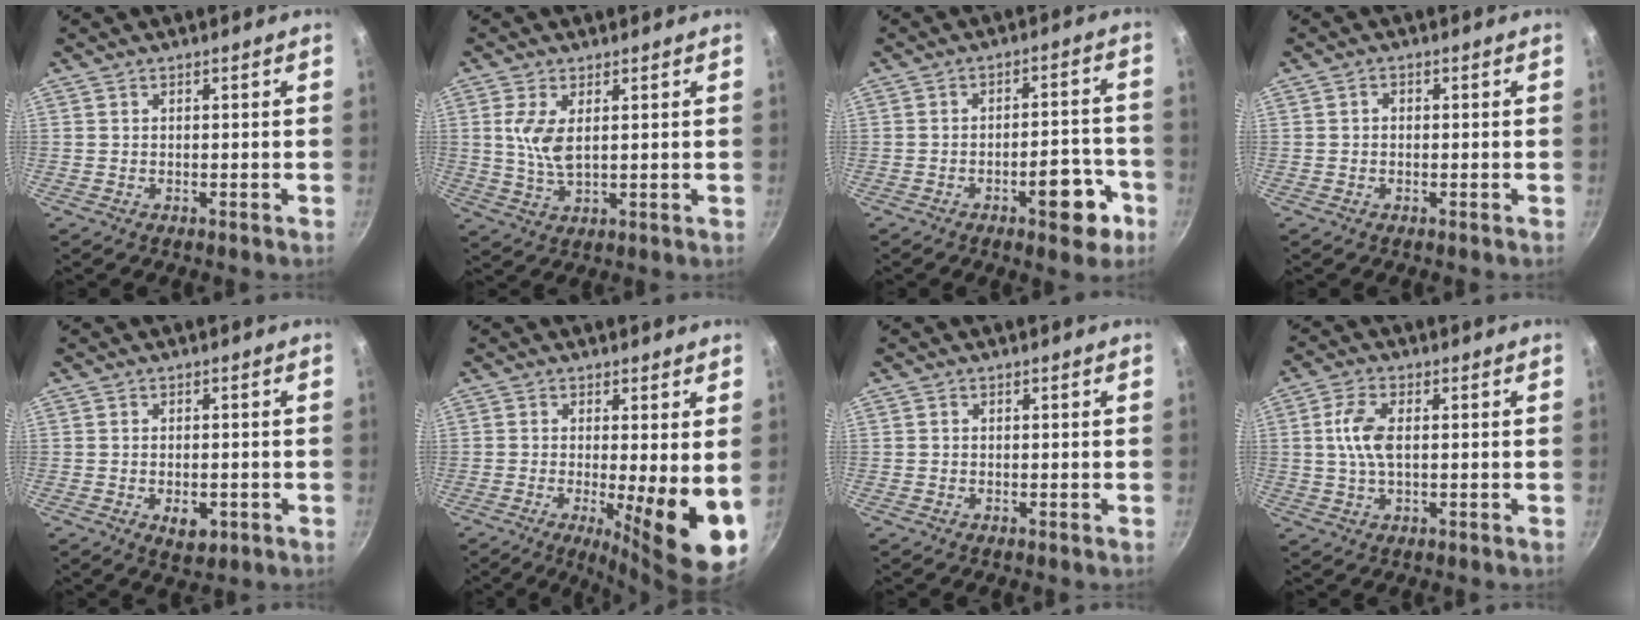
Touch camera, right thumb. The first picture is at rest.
{"total": 6.1, "force": [1.5, 2.7, 5.3], "torque": [-0.108, -0.007, 0.034]}
{"total": 9.5, "force": [-4.6, 3.9, 7.4], "torque": [-0.067, 0.037, -0.055]}
{"total": 1.0, "force": [-0.2, 0.8, 0.5], "torque": [-0.009, 0.005, -0.004]}
{"total": 4.4, "force": [-1.4, 2.5, 3.3], "torque": [-0.040, 0.003, -0.014]}
{"total": 12.7, "force": [-1.8, 2.6, 12.3], "torque": [-0.165, -0.022, -0.021]}
{"total": 0.0}
{"total": 6.5, "force": [0.7, 3.2, 5.6], "torque": [-0.117, 0.009, 0.010]}